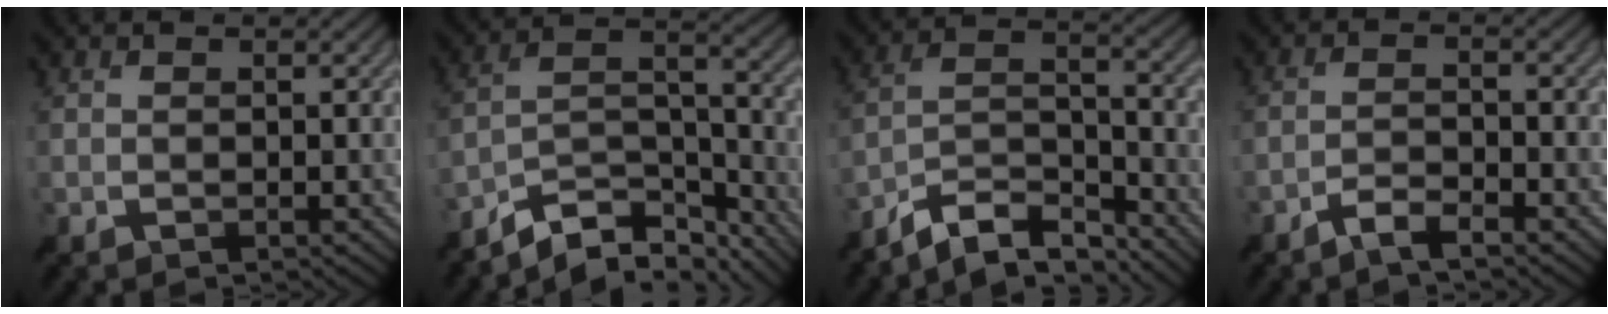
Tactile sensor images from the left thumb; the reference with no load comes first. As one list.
[{"total": 10.0, "force": [-8.0, 3.5, 4.8], "torque": [-0.085, 0.004, -0.150]}, {"total": 8.7, "force": [-7.3, 2.4, 4.0], "torque": [-0.076, 0.013, -0.144]}, {"total": 2.8, "force": [-2.2, 0.3, 1.7], "torque": [-0.036, 0.006, -0.047]}]